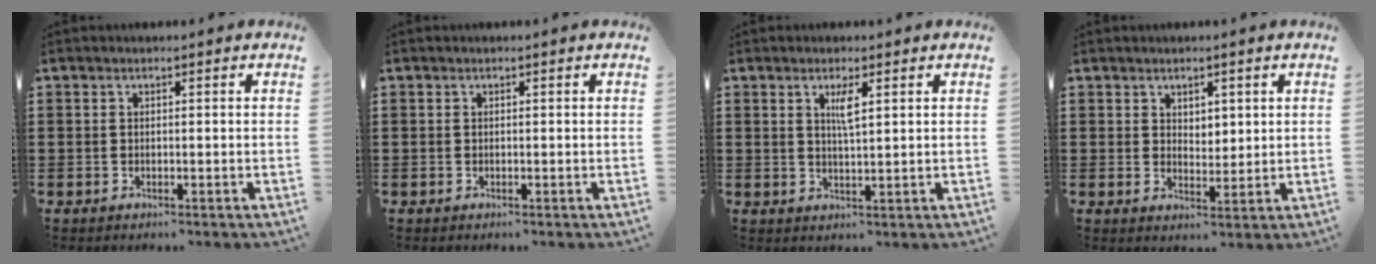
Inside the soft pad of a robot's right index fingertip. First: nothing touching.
{"total": 0.0}
{"total": 2.5, "force": [1.1, 0.4, 2.2], "torque": [-0.039, -0.001, 0.015]}
{"total": 2.6, "force": [2.1, 1.6, 0.5], "torque": [-0.015, 0.008, 0.039]}